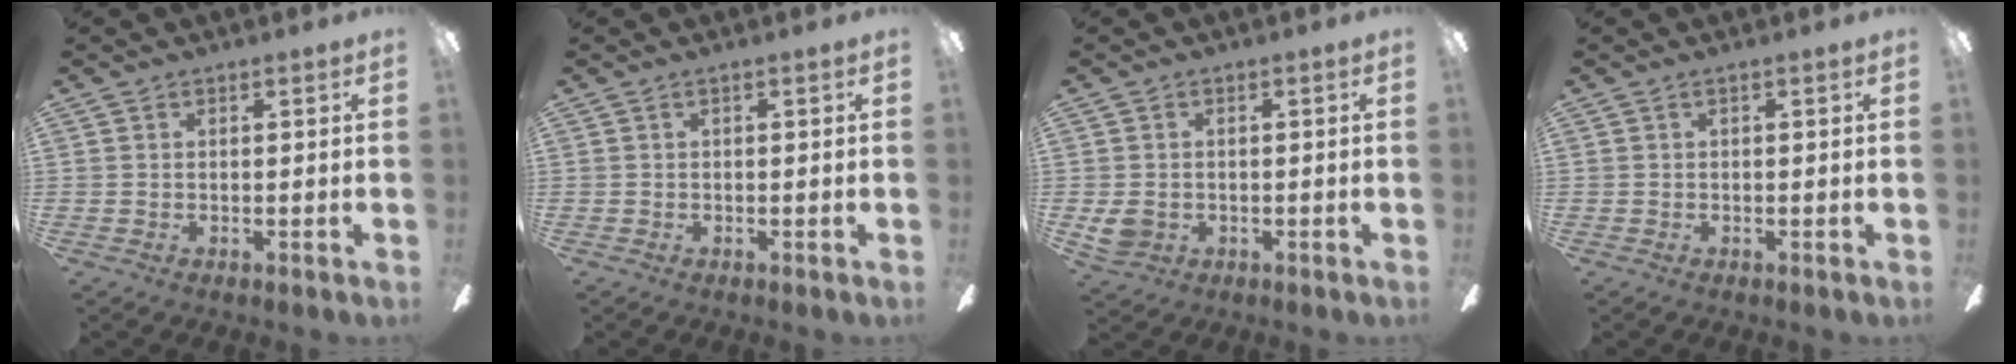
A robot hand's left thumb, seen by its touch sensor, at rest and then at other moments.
{"total": 0.0}
{"total": 4.0, "force": [-0.3, 3.6, 1.6], "torque": [-0.036, 0.002, -0.006]}
{"total": 0.0}